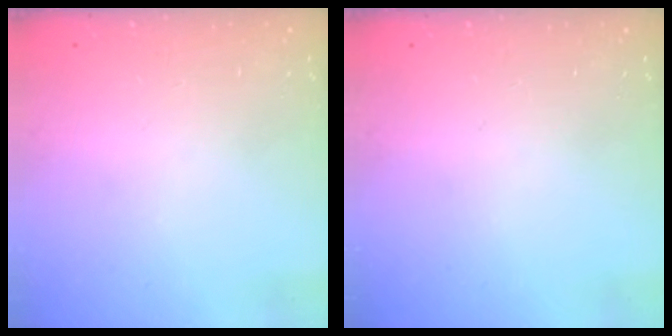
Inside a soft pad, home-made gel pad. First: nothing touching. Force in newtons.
{"total": 0.0}